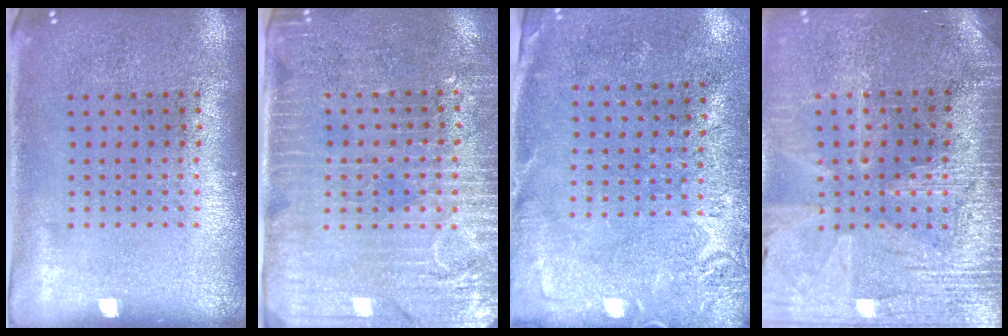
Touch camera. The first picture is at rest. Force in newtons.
{"total": 3.6, "press": 3.2, "slide": 1.8}
{"total": 2.7, "press": 2.4, "slide": 1.1}
{"total": 3.5, "press": 3.3, "slide": 1.2}